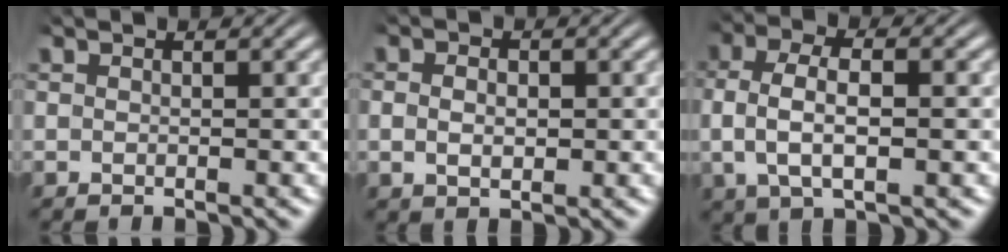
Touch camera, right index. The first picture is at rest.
{"total": 2.1, "force": [-0.1, 1.2, 1.6], "torque": [-0.031, -0.008, 0.004]}
{"total": 5.8, "force": [0.6, 3.3, 4.8], "torque": [-0.096, 0.002, 0.009]}